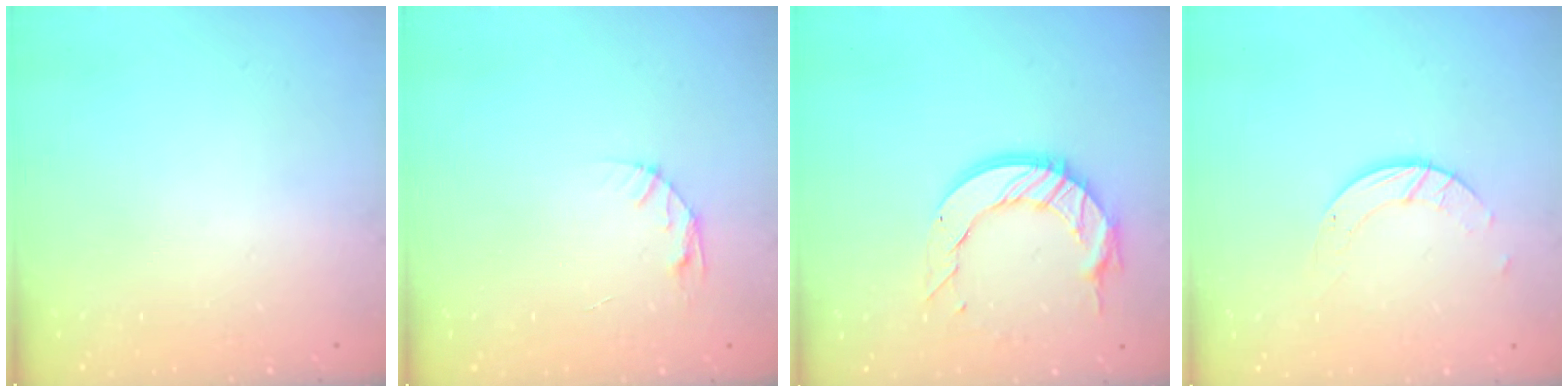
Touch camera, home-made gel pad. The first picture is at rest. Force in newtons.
{"total": 5.3, "press": 5.3, "slide": 0.6}
{"total": 12.5, "press": 12.4, "slide": 0.9}
{"total": 3.6, "press": 3.6, "slide": 0.2}